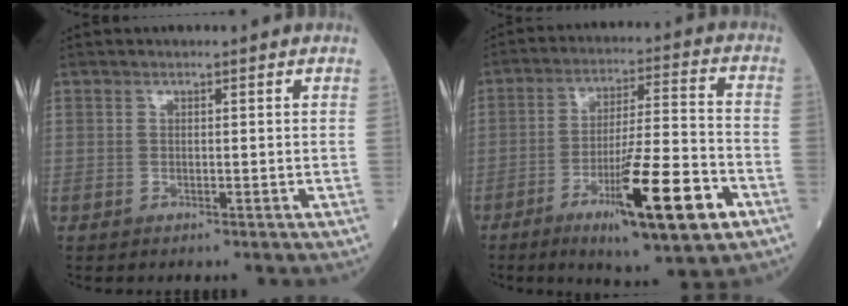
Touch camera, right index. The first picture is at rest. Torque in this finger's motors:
{"motor_torque": [1.56, -0.58, 0.84, 0.21]}